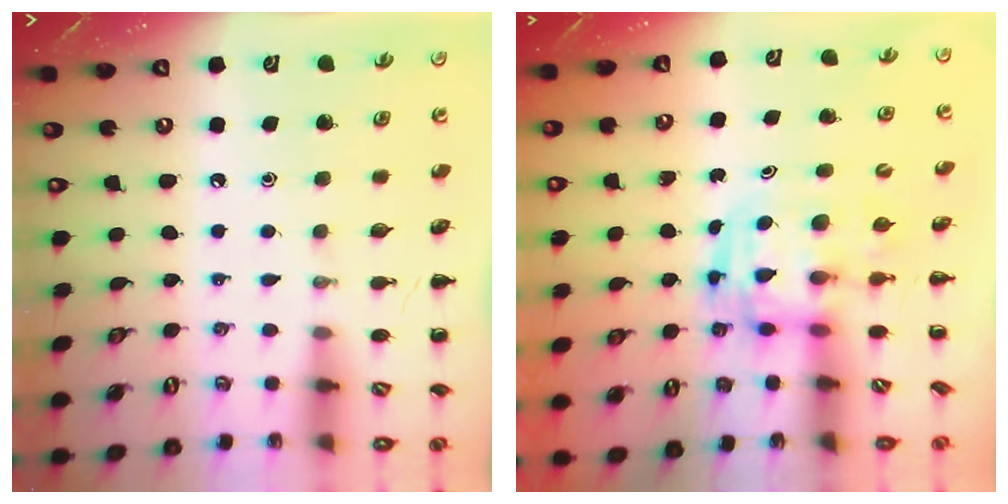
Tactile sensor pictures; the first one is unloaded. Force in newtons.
{"total": 3.3, "press": 3.3, "slide": 0.7}